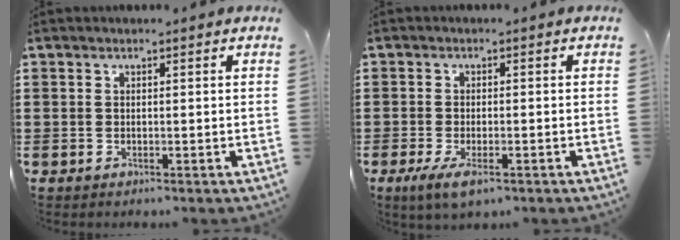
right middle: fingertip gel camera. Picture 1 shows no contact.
{"total": 3.6, "force": [-1.8, 1.1, 2.9], "torque": [-0.070, -0.008, -0.036]}